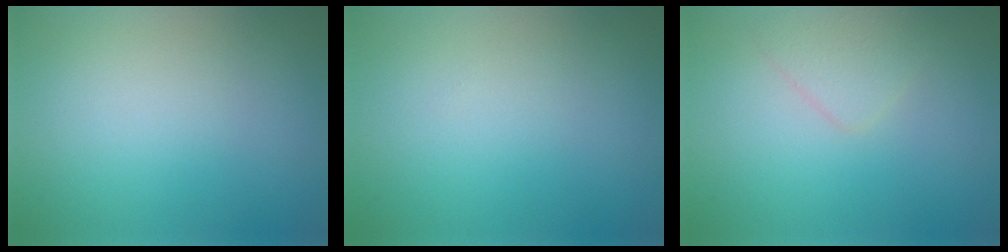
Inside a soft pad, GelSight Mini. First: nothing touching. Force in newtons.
{"total": 0.0}
{"total": 1.7, "press": 1.7, "slide": 0.0}